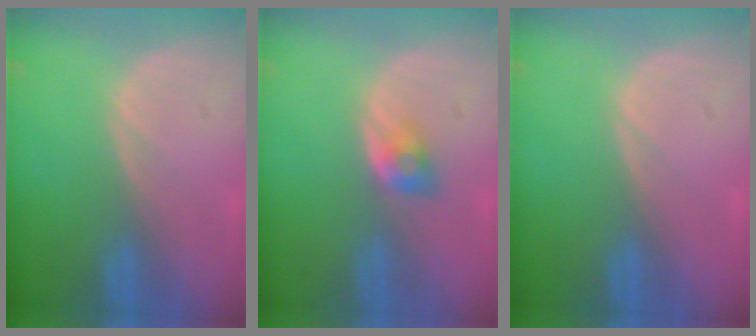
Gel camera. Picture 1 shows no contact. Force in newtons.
{"total": 2.9, "press": 2.5, "slide": 1.5}
{"total": 0.0}